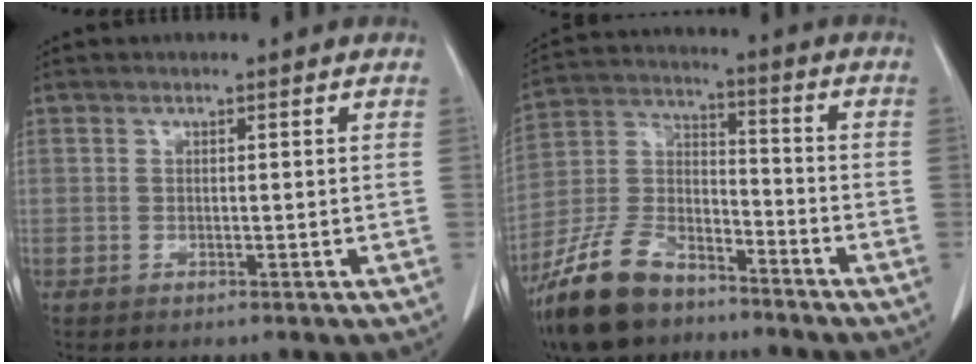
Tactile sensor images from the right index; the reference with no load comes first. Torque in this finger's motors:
{"motor_torque": [-0.17, -0.20, -0.23, -0.18]}